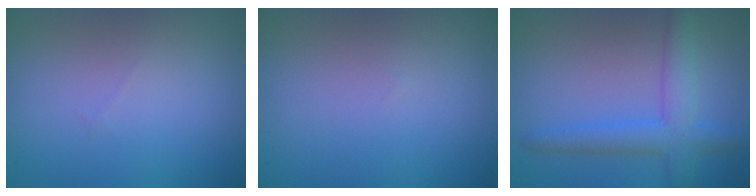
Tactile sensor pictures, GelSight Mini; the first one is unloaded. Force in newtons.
{"total": 0.0}
{"total": 4.5, "press": 4.5, "slide": 0.2}